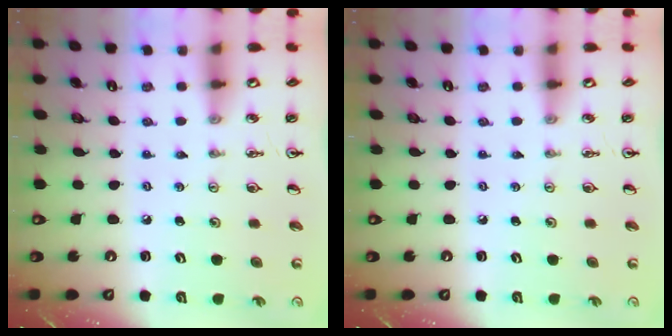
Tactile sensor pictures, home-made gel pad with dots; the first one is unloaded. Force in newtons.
{"total": 0.0}